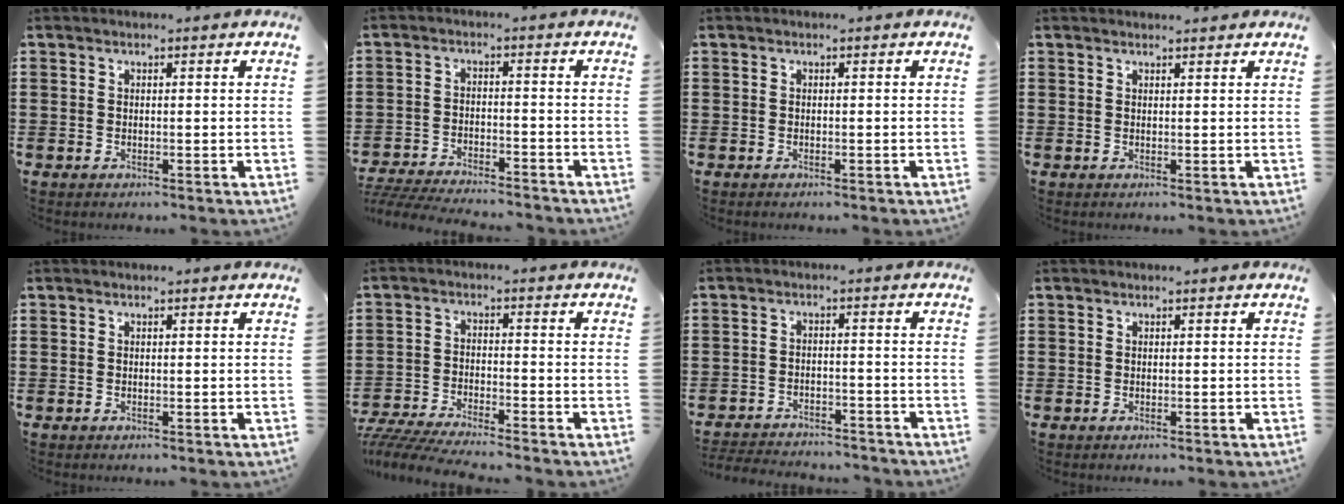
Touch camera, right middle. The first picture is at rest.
{"total": 5.0, "force": [-4.9, 0.2, 0.9], "torque": [-0.027, -0.002, -0.102]}
{"total": 0.0}
{"total": 0.8, "force": [0.8, -0.1, 0.0], "torque": [-0.002, -0.004, 0.016]}
{"total": 0.0}
{"total": 4.7, "force": [-4.6, 0.1, 1.1], "torque": [-0.040, -0.011, -0.098]}
{"total": 3.5, "force": [-3.5, 0.4, 0.1], "torque": [-0.006, 0.003, -0.075]}
{"total": 0.0}